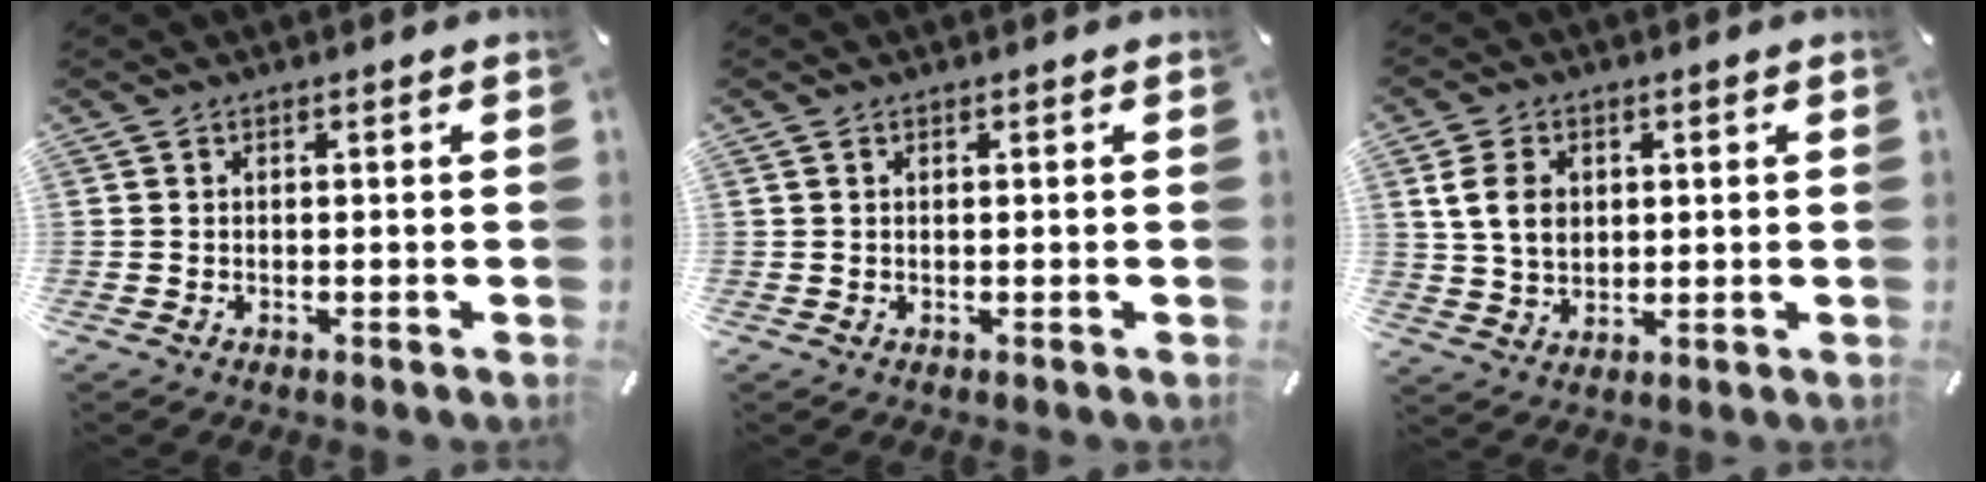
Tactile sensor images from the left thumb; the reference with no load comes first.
{"total": 0.6, "force": [0.2, 0.4, 0.4], "torque": [-0.007, 0.003, 0.003]}
{"total": 7.8, "force": [2.0, 6.2, 4.3], "torque": [-0.097, 0.004, 0.032]}